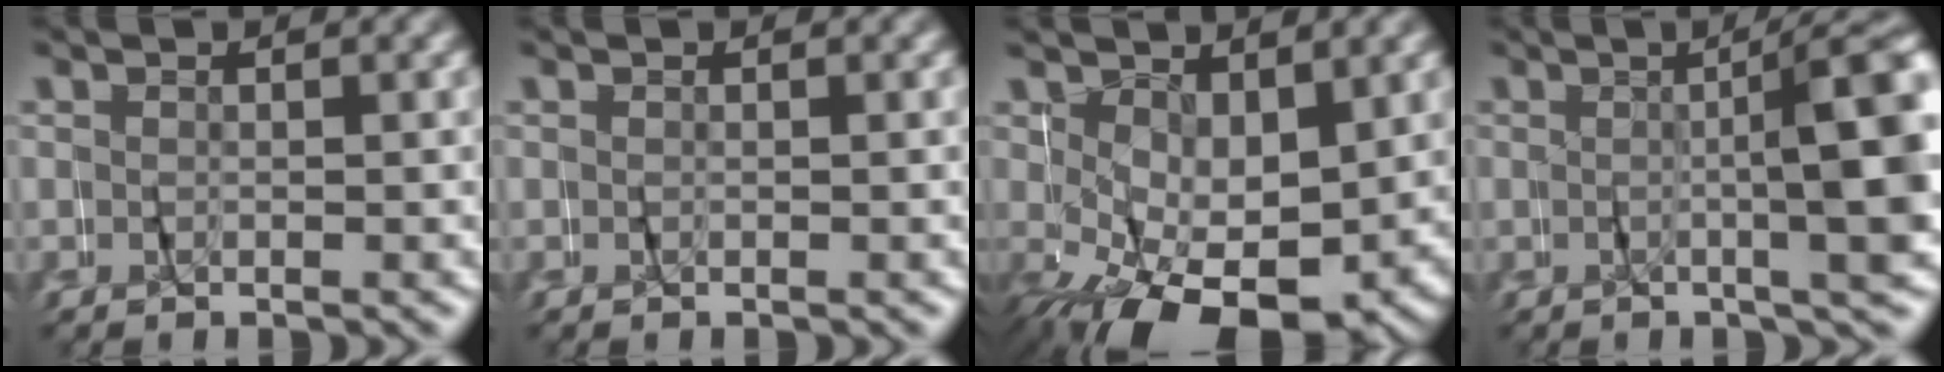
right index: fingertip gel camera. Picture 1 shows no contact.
{"total": 0.0}
{"total": 9.3, "force": [-2.5, 4.9, 7.5], "torque": [-0.134, -0.051, -0.006]}
{"total": 8.1, "force": [-0.6, 1.2, 8.0], "torque": [-0.078, 0.021, -0.011]}